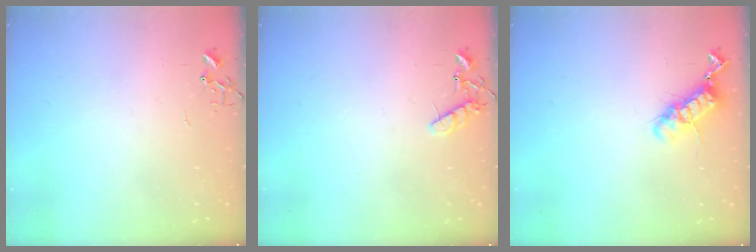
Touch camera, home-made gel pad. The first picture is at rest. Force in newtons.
{"total": 8.1, "press": 8.1, "slide": 0.3}
{"total": 11.8, "press": 11.7, "slide": 1.4}